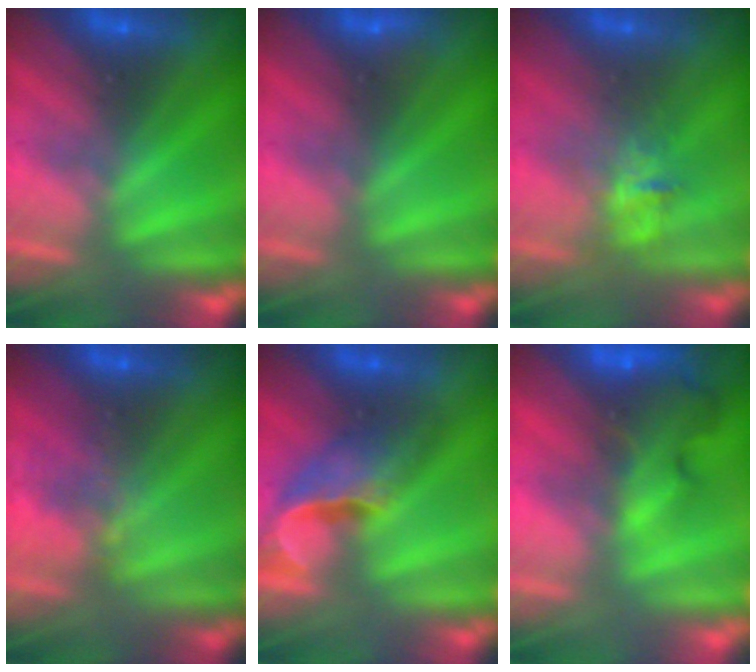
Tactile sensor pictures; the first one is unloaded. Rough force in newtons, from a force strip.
{"total": 2.9}
{"total": 2.7}
{"total": 4.0}
{"total": 4.7}
{"total": 7.7}